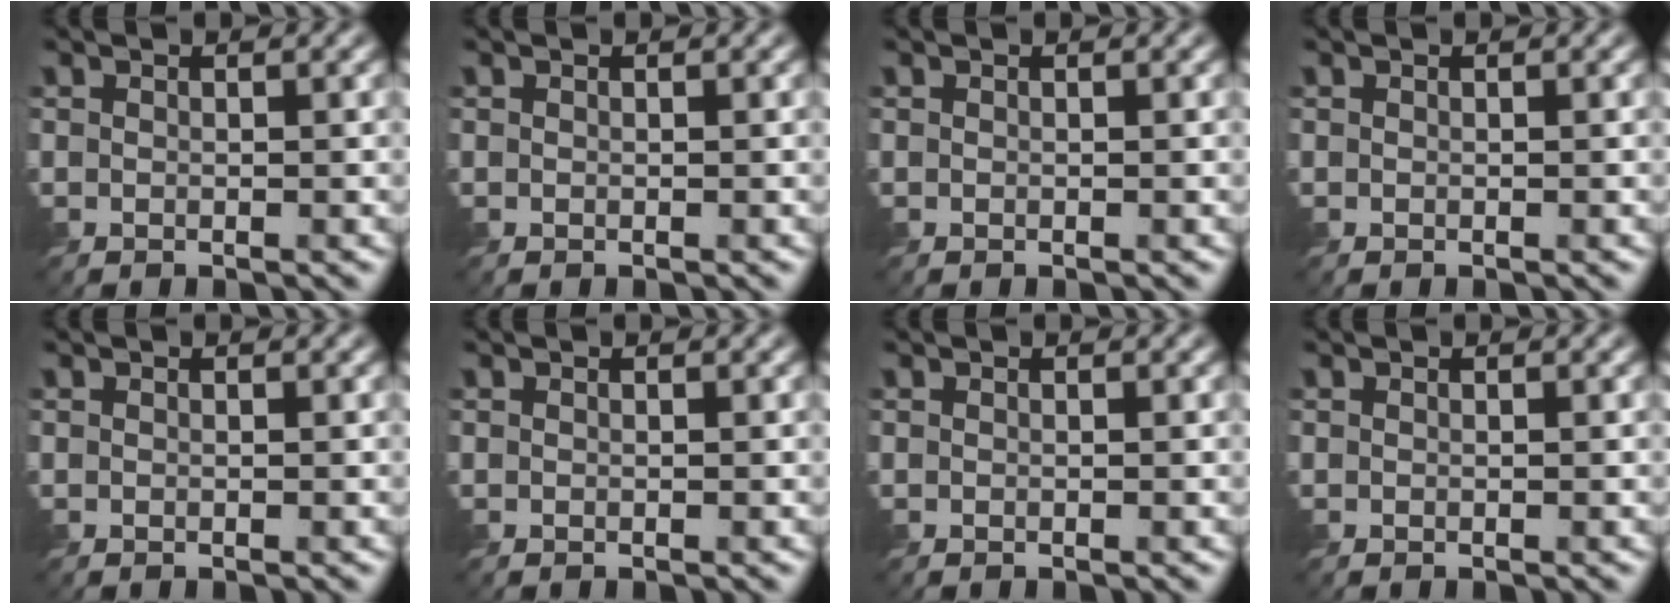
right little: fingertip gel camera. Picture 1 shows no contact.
{"total": 0.0}
{"total": 0.0}
{"total": 0.0}
{"total": 0.0}
{"total": 0.0}
{"total": 0.0}
{"total": 0.0}